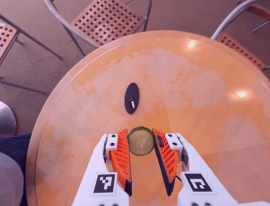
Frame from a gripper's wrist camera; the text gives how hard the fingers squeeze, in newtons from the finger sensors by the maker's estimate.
{"total": 8.2, "left": 8.1, "right": 8.3}